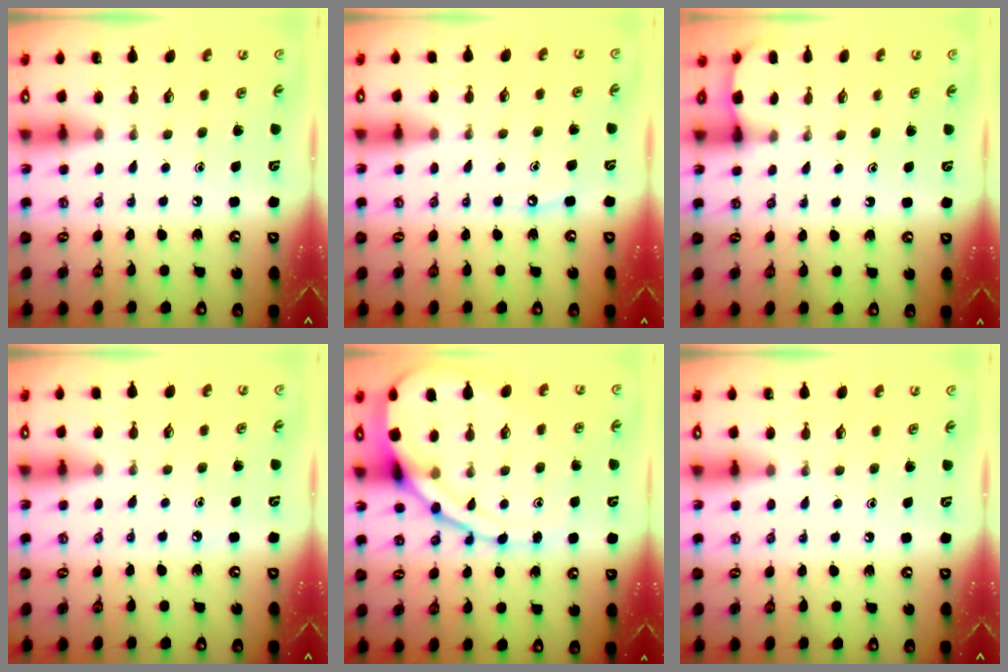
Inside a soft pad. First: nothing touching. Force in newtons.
{"total": 2.6, "press": 2.6, "slide": 0.4}
{"total": 1.8, "press": 1.8, "slide": 0.2}
{"total": 2.3, "press": 2.3, "slide": 0.4}
{"total": 13.9, "press": 13.8, "slide": 1.2}
{"total": 0.0}